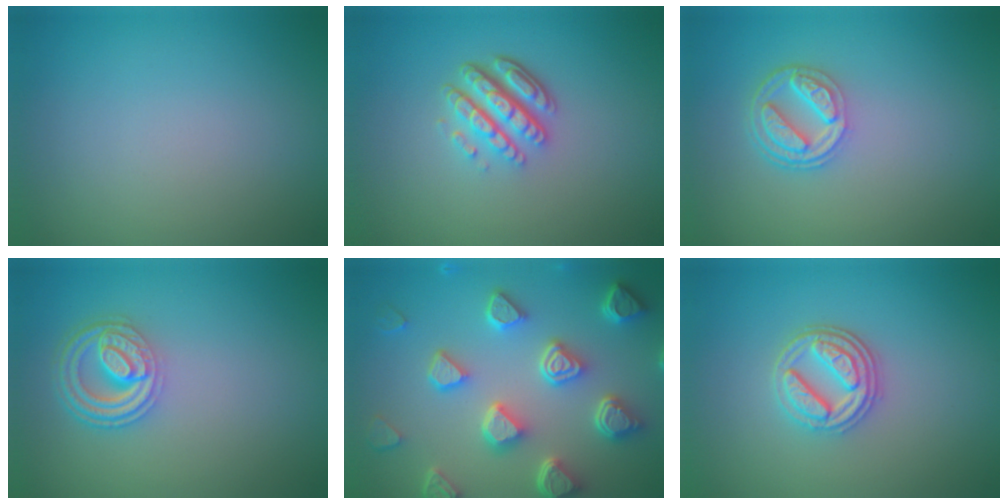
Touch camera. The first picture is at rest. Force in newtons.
{"total": 4.7, "press": 3.4, "slide": 3.3}
{"total": 3.8, "press": 2.8, "slide": 2.5}
{"total": 4.6, "press": 3.6, "slide": 2.9}
{"total": 7.2, "press": 5.8, "slide": 4.4}
{"total": 3.6, "press": 3.2, "slide": 1.7}